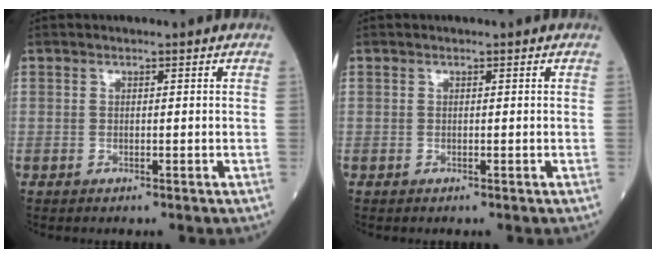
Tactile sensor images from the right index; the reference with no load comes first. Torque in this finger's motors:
{"motor_torque": [0.18, 0.03, -0.02, -0.01]}